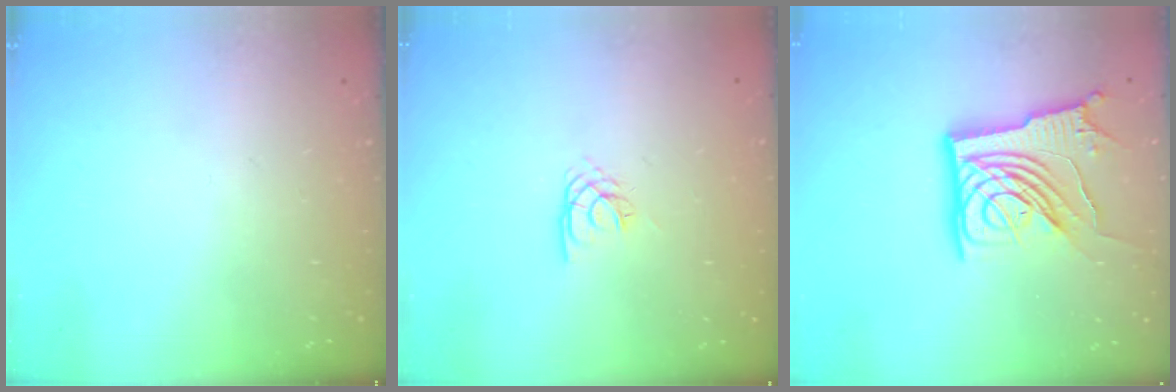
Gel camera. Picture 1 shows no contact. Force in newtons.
{"total": 2.1, "press": 2.1, "slide": 0.4}
{"total": 14.5, "press": 14.4, "slide": 1.2}